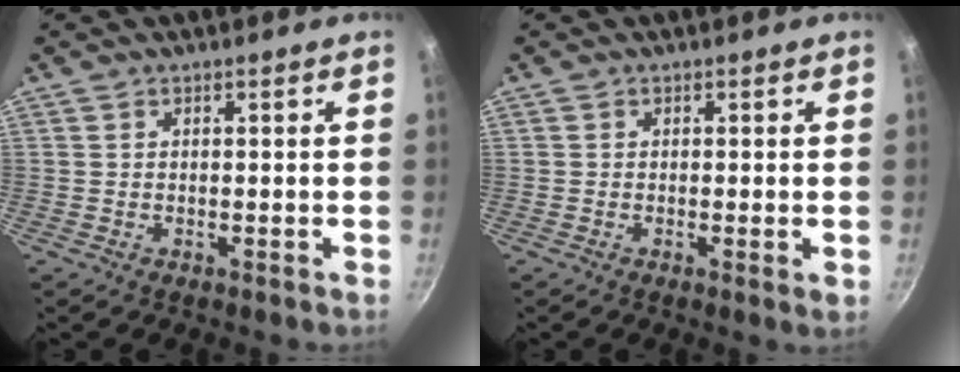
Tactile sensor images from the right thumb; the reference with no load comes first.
{"total": 1.2, "force": [-0.2, 0.1, 1.2], "torque": [-0.019, -0.005, -0.006]}